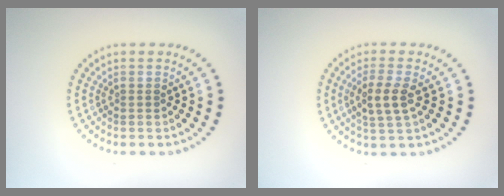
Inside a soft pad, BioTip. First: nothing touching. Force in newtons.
{"total": 2.7, "press": 2.6, "slide": 0.9}